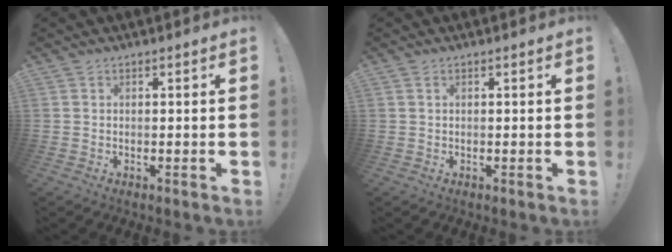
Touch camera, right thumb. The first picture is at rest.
{"total": 0.6, "force": [0.3, 0.2, 0.5], "torque": [-0.012, 0.002, 0.007]}